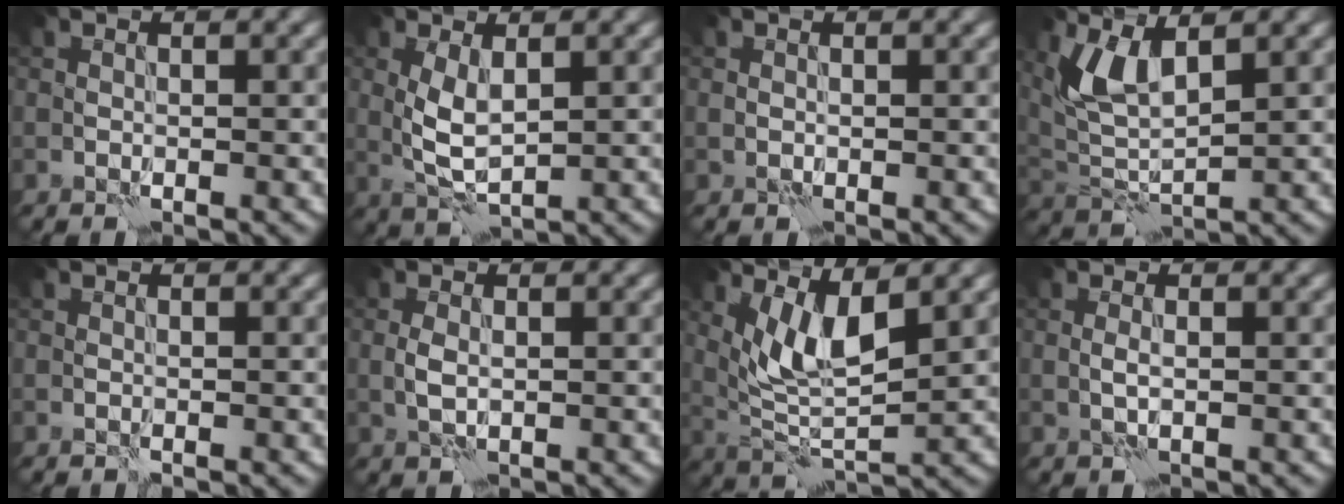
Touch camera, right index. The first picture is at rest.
{"total": 3.3, "force": [1.0, 1.3, 2.8], "torque": [-0.065, -0.003, 0.023]}
{"total": 0.0}
{"total": 4.4, "force": [2.4, 1.5, 3.4], "torque": [-0.083, -0.006, 0.051]}
{"total": 0.0}
{"total": 1.4, "force": [0.0, 0.7, 1.2], "torque": [-0.029, 0.003, 0.000]}
{"total": 4.7, "force": [2.4, 1.3, 3.9], "torque": [-0.076, -0.011, 0.050]}
{"total": 0.9, "force": [0.0, 0.1, 0.9], "torque": [-0.022, 0.003, -0.002]}